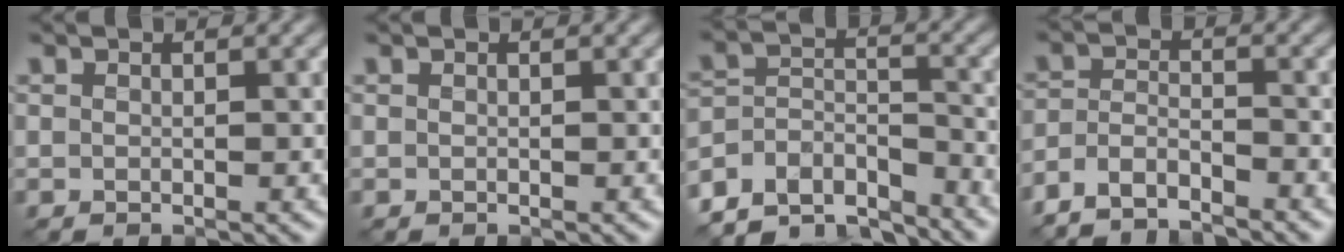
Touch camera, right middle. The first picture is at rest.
{"total": 0.0}
{"total": 8.0, "force": [-7.0, 3.2, 2.4], "torque": [-0.049, 0.003, -0.122]}
{"total": 4.1, "force": [-3.8, 0.8, 1.3], "torque": [-0.028, 0.000, -0.083]}